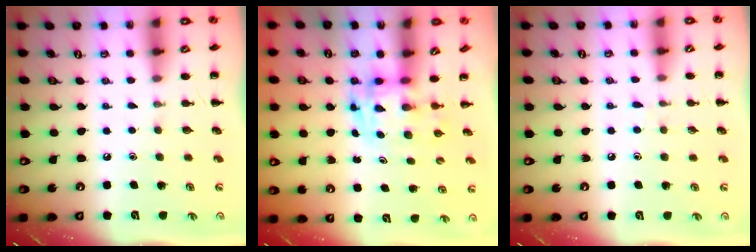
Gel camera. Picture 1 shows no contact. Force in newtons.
{"total": 3.6, "press": 3.5, "slide": 0.6}
{"total": 4.0, "press": 3.5, "slide": 2.0}